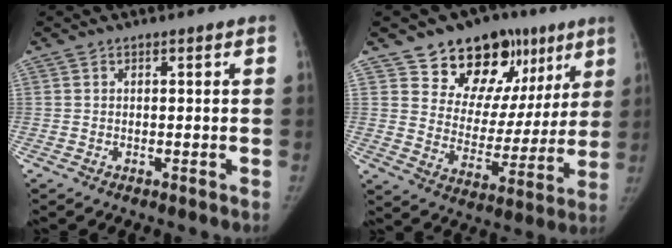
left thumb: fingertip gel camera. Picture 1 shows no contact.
{"total": 19.7, "force": [11.7, 12.8, 9.3], "torque": [-0.060, -0.033, 0.180]}